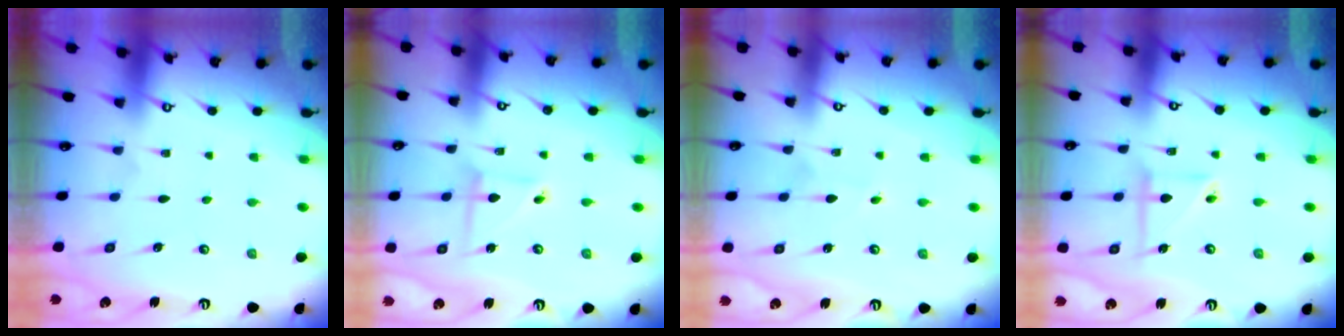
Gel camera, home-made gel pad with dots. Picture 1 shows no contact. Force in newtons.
{"total": 3.1, "press": 3.0, "slide": 0.3}
{"total": 1.7, "press": 1.7, "slide": 0.1}
{"total": 5.7, "press": 5.7, "slide": 0.5}